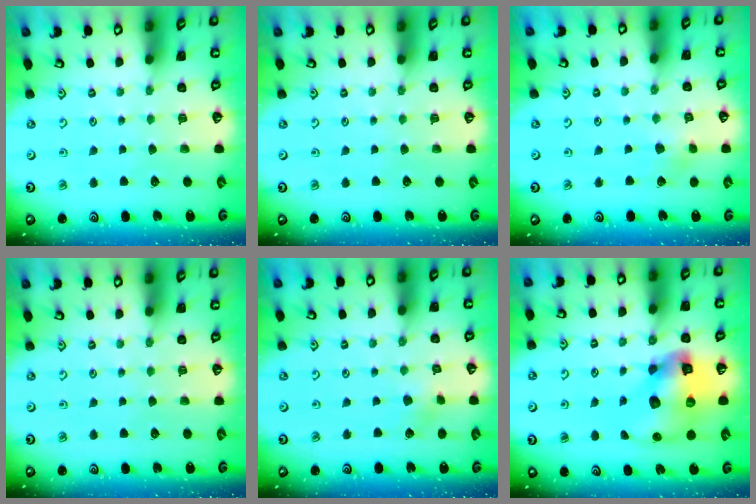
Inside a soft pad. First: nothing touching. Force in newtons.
{"total": 0.0}
{"total": 3.9, "press": 3.9, "slide": 0.5}
{"total": 0.0}
{"total": 3.2, "press": 3.2, "slide": 0.3}
{"total": 15.0, "press": 14.8, "slide": 2.3}